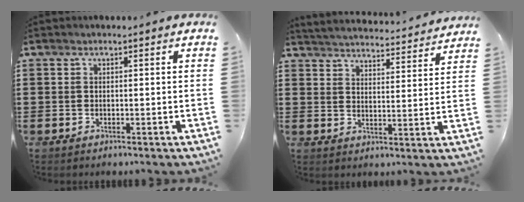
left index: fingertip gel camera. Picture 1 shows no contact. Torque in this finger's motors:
{"motor_torque": [2.14, 0.00, -0.32, -0.01]}